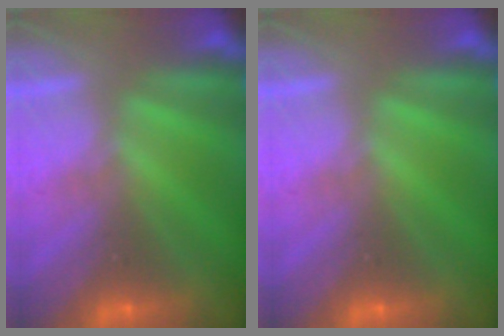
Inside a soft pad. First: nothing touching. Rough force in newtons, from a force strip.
{"total": 0.0}